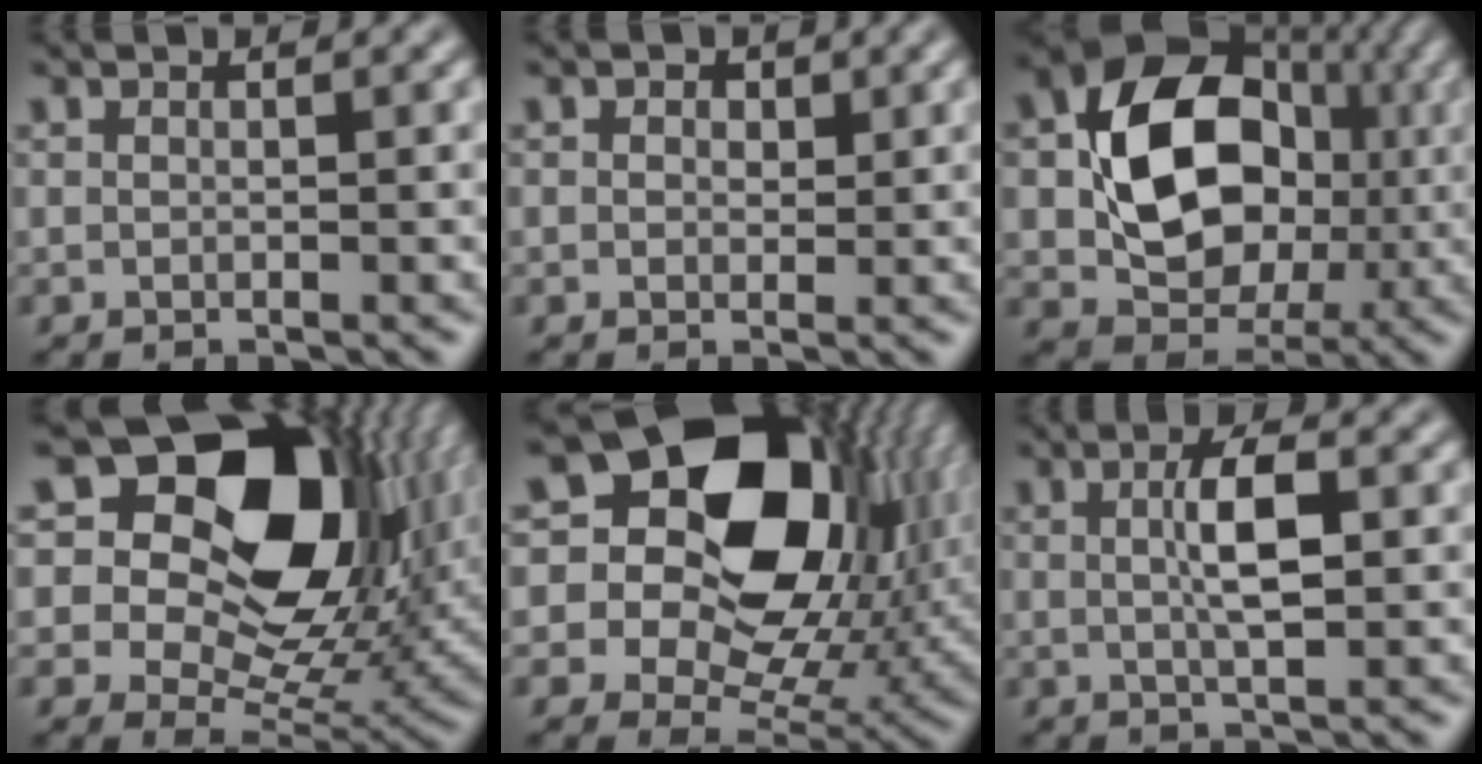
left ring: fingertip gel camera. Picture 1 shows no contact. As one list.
[{"total": 2.1, "force": [0.9, 1.6, 1.0], "torque": [-0.018, 0.011, 0.006]}, {"total": 11.6, "force": [0.2, 8.7, 7.6], "torque": [-0.121, 0.009, 0.005]}, {"total": 17.5, "force": [6.1, 11.4, 11.7], "torque": [-0.193, 0.028, 0.112]}, {"total": 20.5, "force": [6.1, 15.0, 12.6], "torque": [-0.243, 0.046, 0.123]}, {"total": 3.4, "force": [0.2, 0.9, 3.3], "torque": [-0.060, 0.010, 0.005]}]